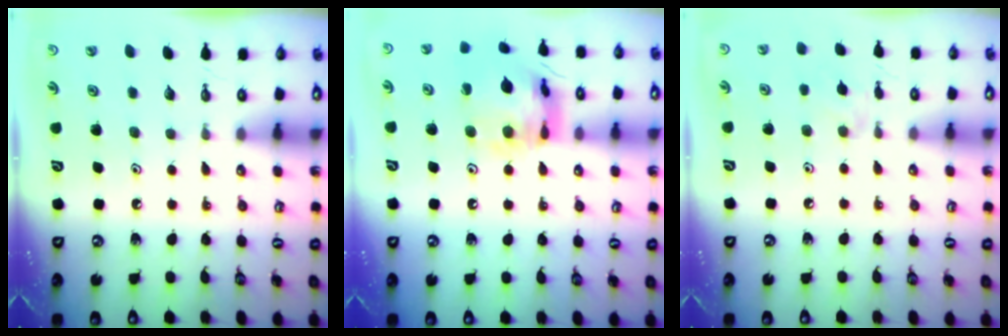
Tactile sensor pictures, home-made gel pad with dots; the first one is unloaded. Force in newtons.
{"total": 16.1, "press": 16.0, "slide": 1.6}
{"total": 8.0, "press": 7.9, "slide": 0.9}